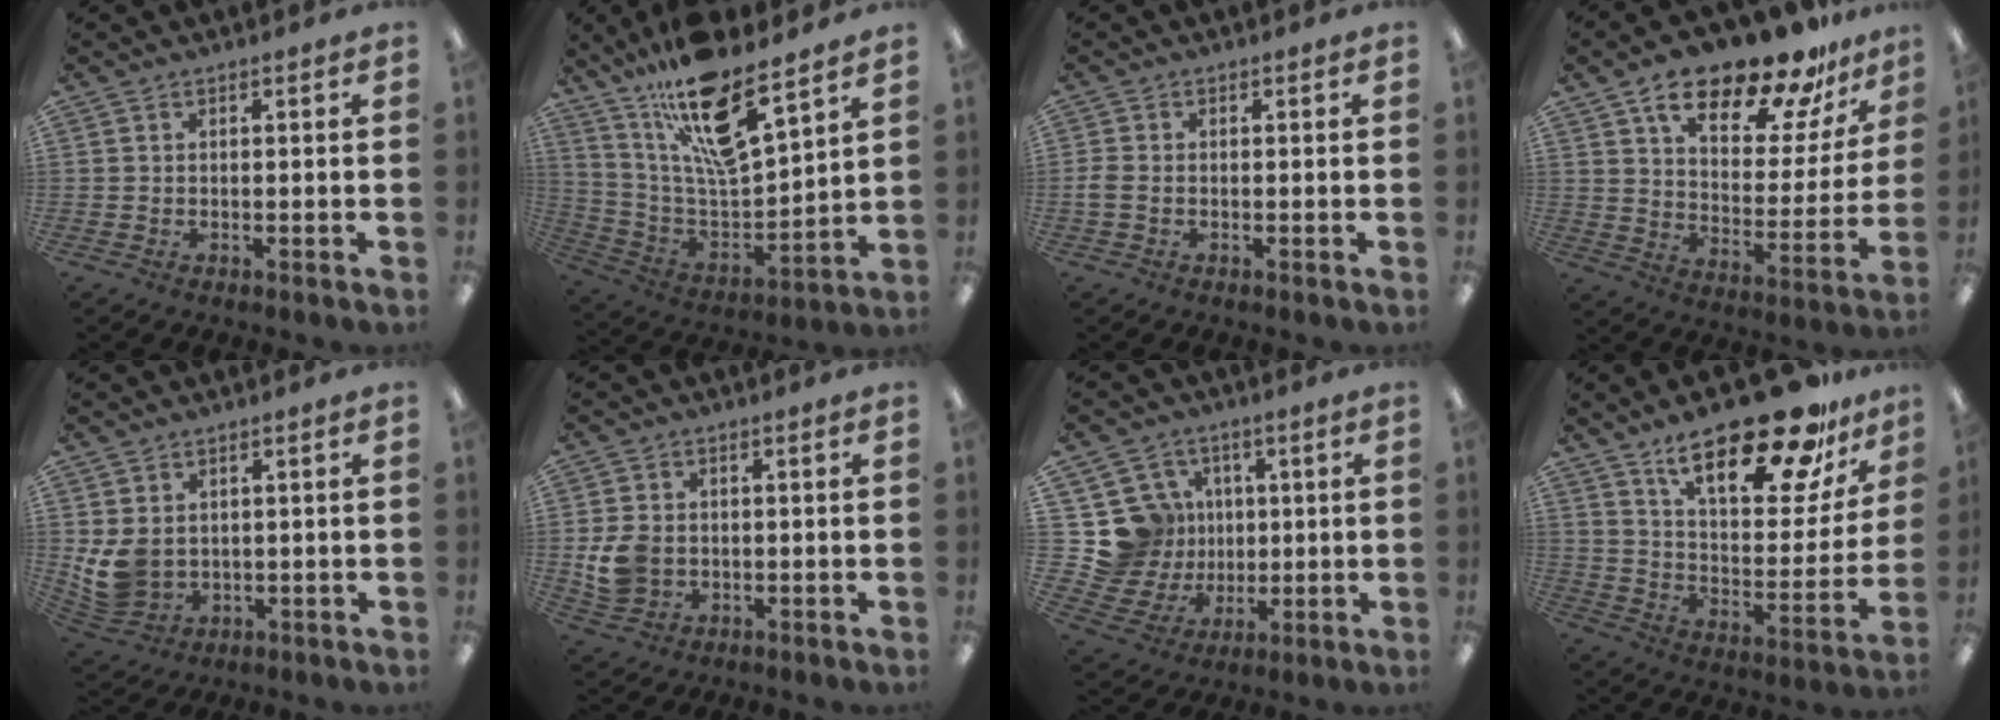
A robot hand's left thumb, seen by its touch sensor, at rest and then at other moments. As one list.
[{"total": 18.6, "force": [13.5, 5.0, 11.7], "torque": [-0.210, -0.088, 0.230]}, {"total": 2.1, "force": [-0.4, 1.3, 1.6], "torque": [-0.034, 0.002, -0.009]}, {"total": 20.4, "force": [16.1, 7.3, 10.2], "torque": [-0.165, -0.108, 0.273]}, {"total": 7.9, "force": [1.3, 6.5, 4.3], "torque": [-0.108, -0.001, 0.028]}, {"total": 7.4, "force": [-0.6, 6.2, 3.9], "torque": [-0.082, 0.011, -0.006]}, {"total": 15.3, "force": [3.2, 14.4, 3.9], "torque": [-0.101, -0.011, 0.081]}, {"total": 25.6, "force": [18.2, 8.8, 15.7], "torque": [-0.233, -0.113, 0.302]}]